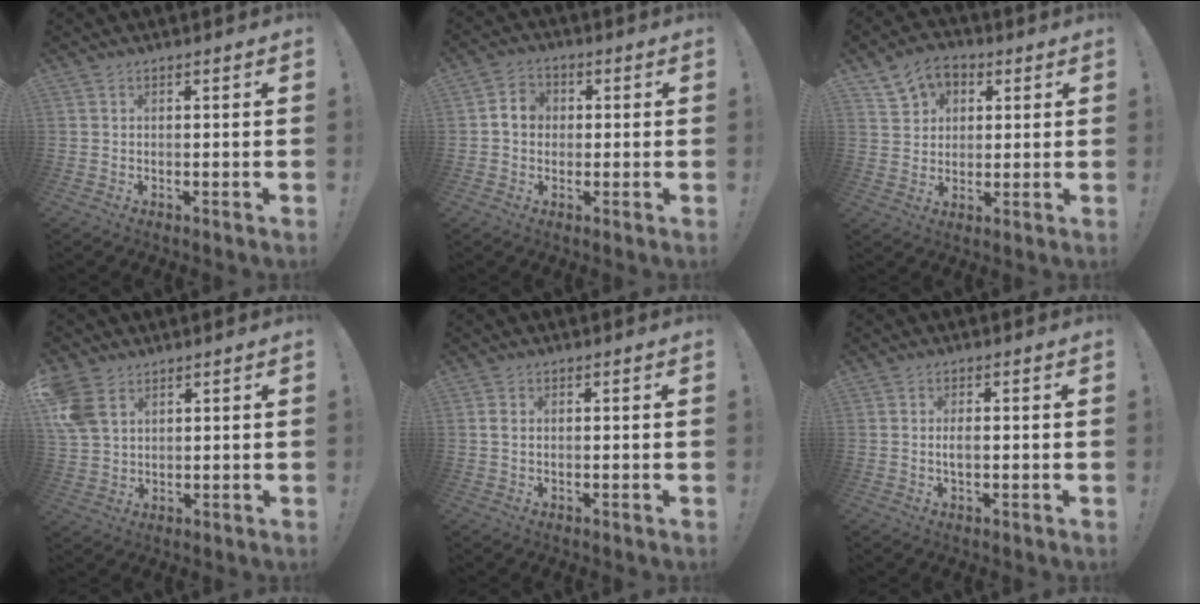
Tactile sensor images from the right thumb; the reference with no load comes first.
{"total": 5.6, "force": [0.1, 4.9, 2.6], "torque": [-0.039, 0.014, 0.002]}
{"total": 8.8, "force": [4.4, 7.0, 3.1], "torque": [-0.052, -0.018, 0.088]}
{"total": 8.5, "force": [3.8, 6.0, 4.7], "torque": [-0.106, -0.007, 0.077]}
{"total": 1.3, "force": [0.2, 0.8, 1.0], "torque": [-0.021, 0.005, 0.003]}
{"total": 2.5, "force": [-0.3, 1.0, 2.3], "torque": [-0.041, -0.003, -0.010]}